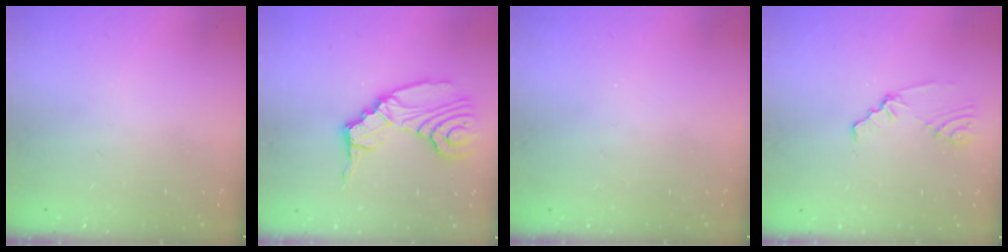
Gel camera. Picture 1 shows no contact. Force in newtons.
{"total": 13.5, "press": 13.4, "slide": 1.2}
{"total": 0.0}
{"total": 1.9, "press": 1.9, "slide": 0.2}